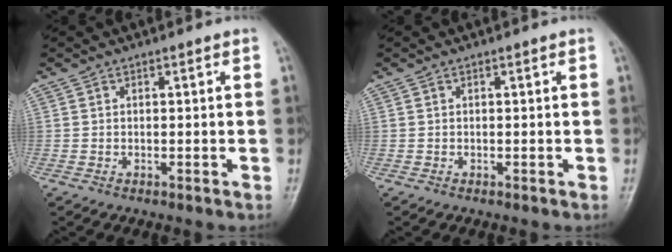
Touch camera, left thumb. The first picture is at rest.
{"total": 0.0}